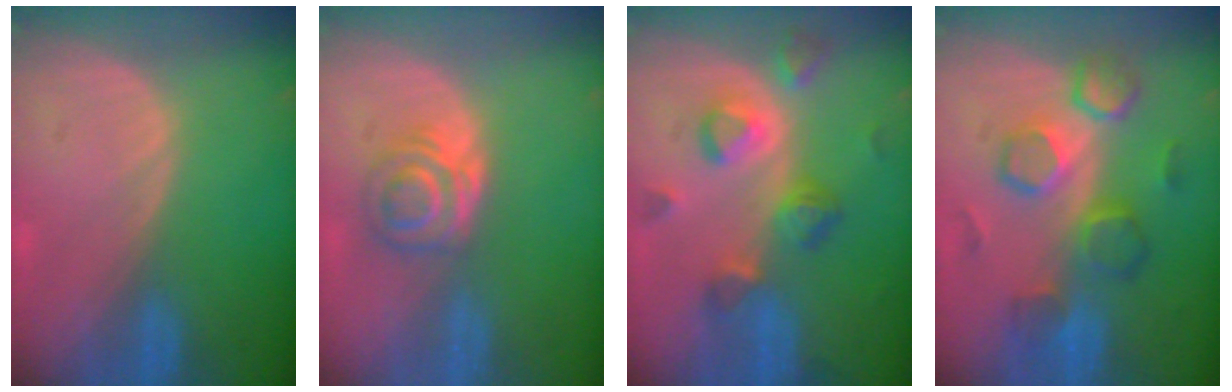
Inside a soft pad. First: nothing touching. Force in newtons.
{"total": 5.2, "press": 4.8, "slide": 2.1}
{"total": 7.4, "press": 7.3, "slide": 1.2}
{"total": 8.5, "press": 8.4, "slide": 1.4}